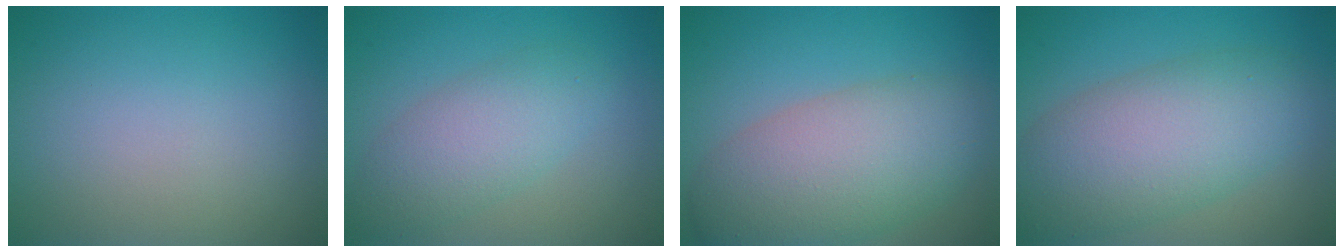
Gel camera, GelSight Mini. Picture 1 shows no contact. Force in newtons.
{"total": 4.2, "press": 4.2, "slide": 0.0}
{"total": 8.2, "press": 8.2, "slide": 0.5}
{"total": 8.3, "press": 8.2, "slide": 0.7}